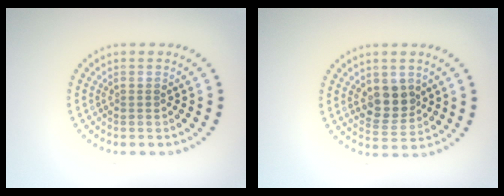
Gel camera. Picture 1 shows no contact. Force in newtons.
{"total": 3.5, "press": 3.4, "slide": 0.9}